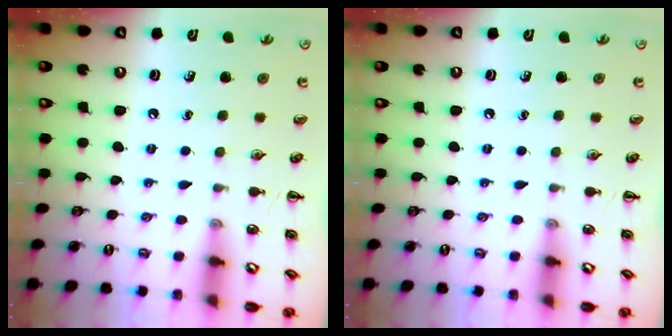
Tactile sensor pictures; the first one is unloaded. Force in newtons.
{"total": 0.0}